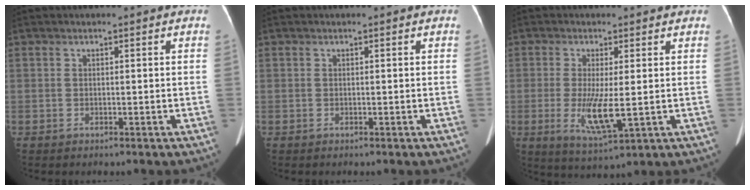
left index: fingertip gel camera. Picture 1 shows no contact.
{"total": 0.0}
{"total": 7.1, "force": [-0.7, 1.2, 6.9], "torque": [-0.139, -0.019, -0.006]}